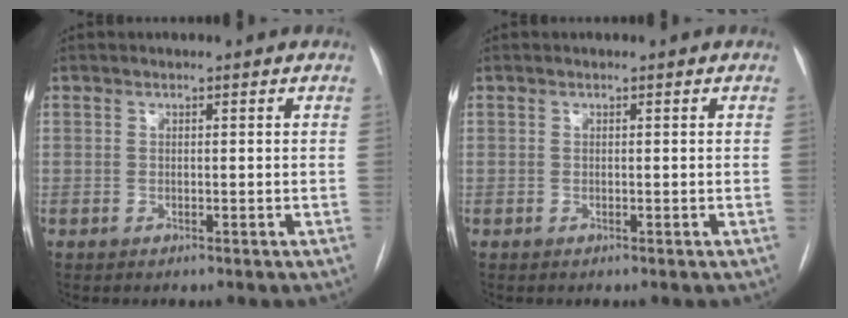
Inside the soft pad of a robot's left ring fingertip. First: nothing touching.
{"total": 0.0}